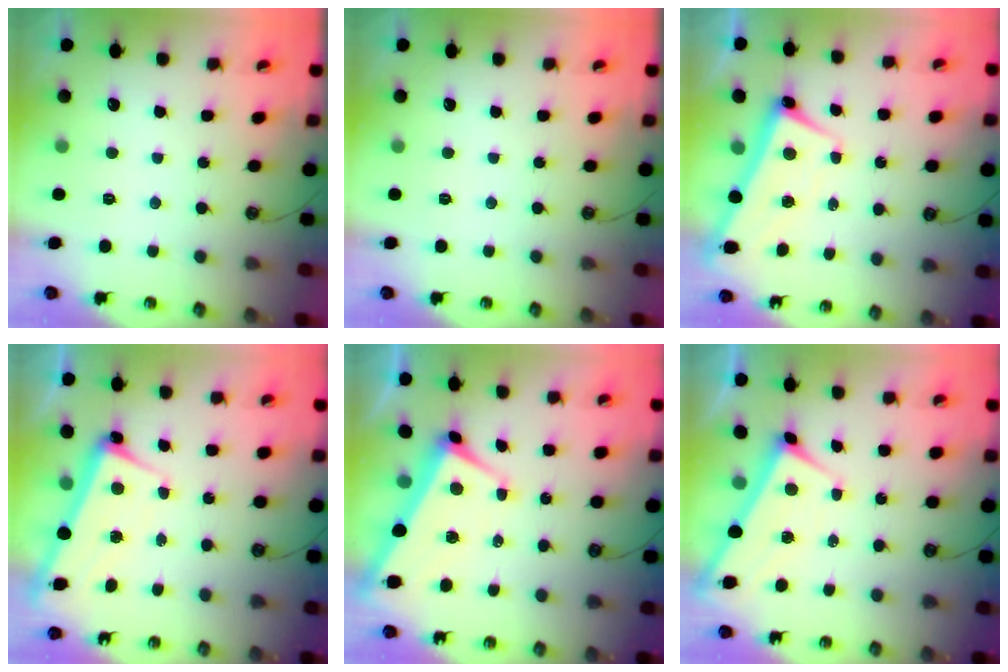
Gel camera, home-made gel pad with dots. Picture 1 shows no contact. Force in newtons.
{"total": 0.0}
{"total": 2.6, "press": 2.5, "slide": 0.3}
{"total": 2.4, "press": 2.2, "slide": 0.9}
{"total": 1.7, "press": 1.4, "slide": 1.0}
{"total": 1.7, "press": 1.7, "slide": 0.1}